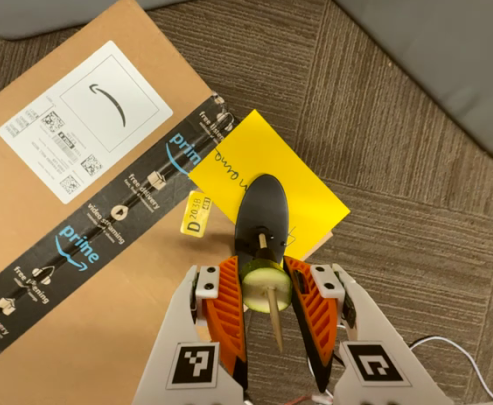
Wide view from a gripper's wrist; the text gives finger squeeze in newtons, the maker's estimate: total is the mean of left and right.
{"total": 9.3, "left": 9.6, "right": 9.1}